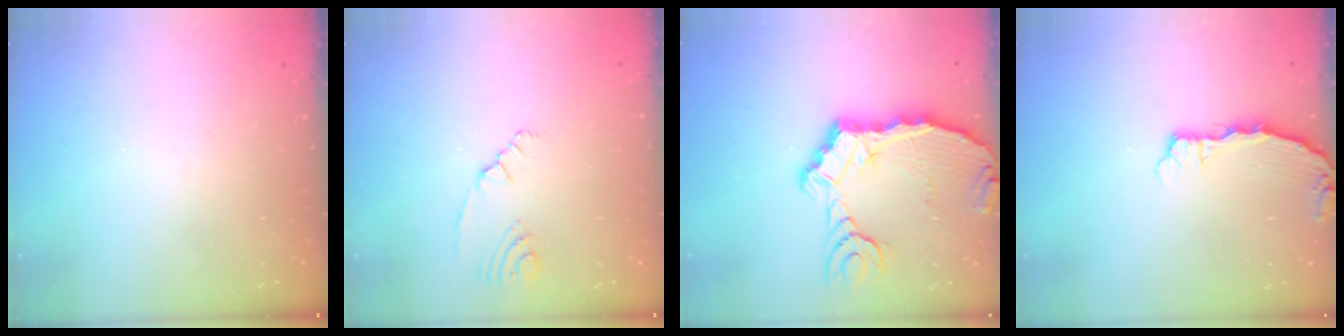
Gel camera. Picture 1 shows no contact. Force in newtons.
{"total": 2.4, "press": 2.1, "slide": 1.2}
{"total": 14.6, "press": 14.5, "slide": 1.7}
{"total": 2.4, "press": 2.4, "slide": 0.3}